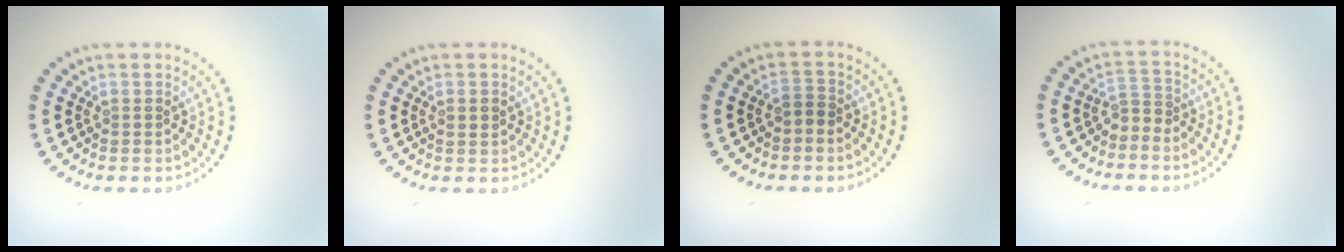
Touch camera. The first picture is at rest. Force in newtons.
{"total": 1.1, "press": 1.0, "slide": 0.4}
{"total": 1.1, "press": 1.0, "slide": 0.5}
{"total": 1.5, "press": 1.0, "slide": 1.1}